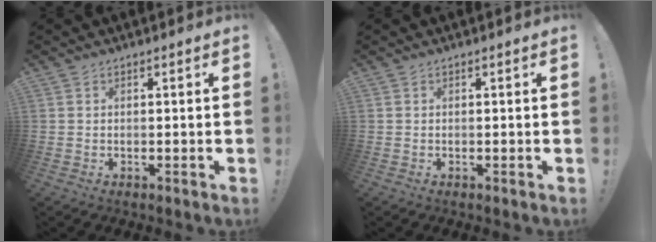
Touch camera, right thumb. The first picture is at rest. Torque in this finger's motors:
{"motor_torque": [0.00, 0.00, 0.00, 0.00, 0.00]}